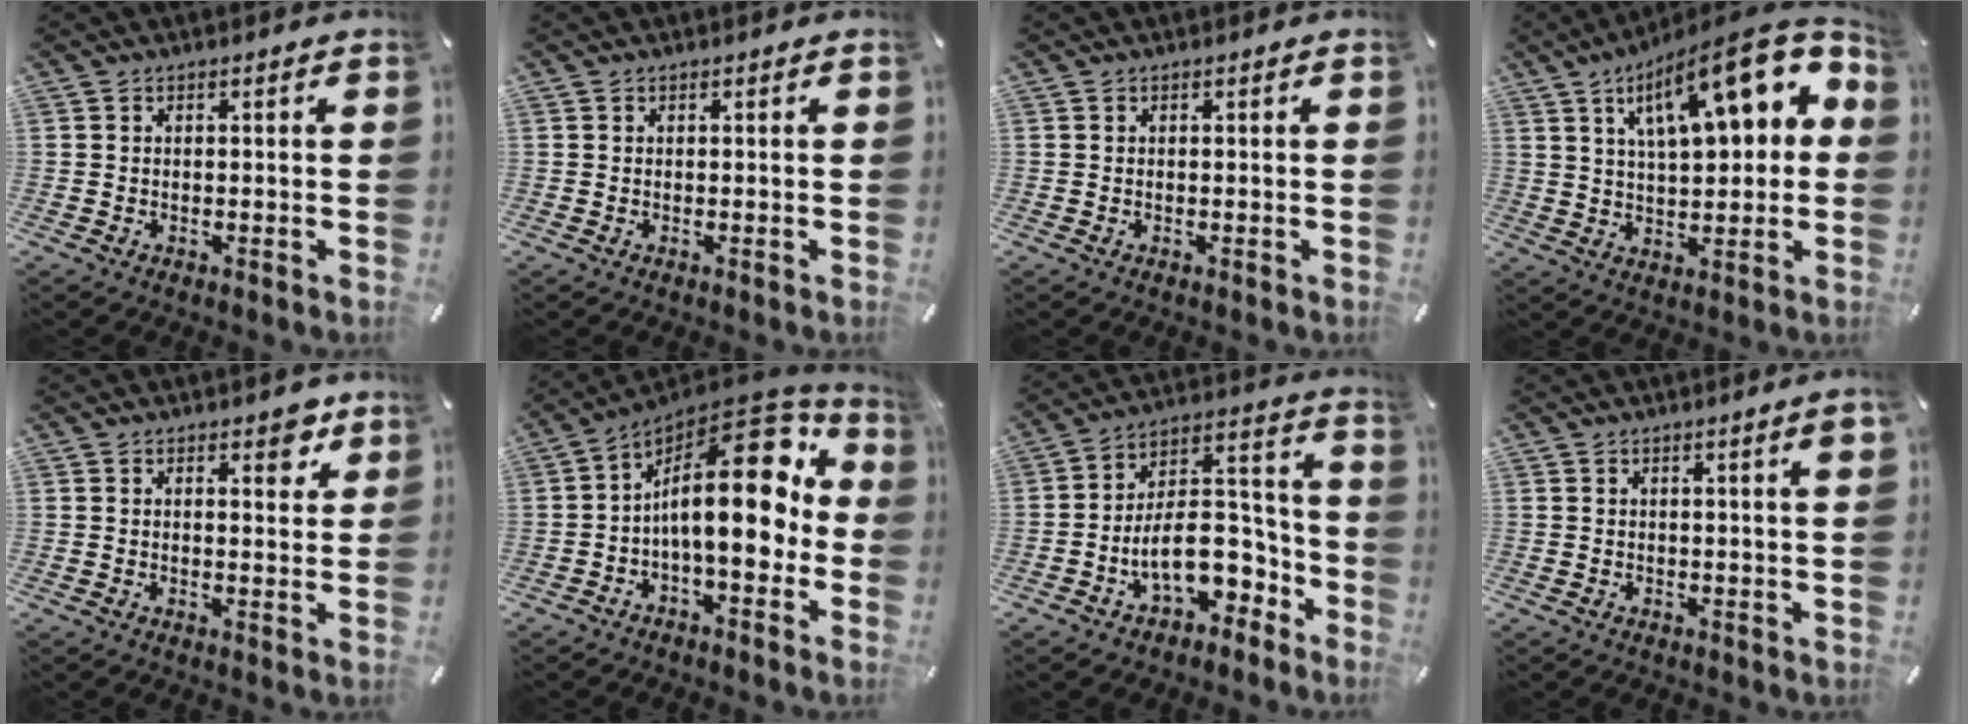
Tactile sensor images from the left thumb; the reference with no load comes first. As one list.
[{"total": 0.0}, {"total": 0.0}, {"total": 19.0, "force": [9.1, 7.2, 15.0], "torque": [-0.232, -0.046, 0.145]}, {"total": 4.8, "force": [3.1, 2.4, 2.8], "torque": [-0.016, -0.019, 0.044]}, {"total": 20.7, "force": [2.6, 9.5, 18.2], "torque": [-0.288, -0.042, 0.040]}, {"total": 14.2, "force": [-4.9, 9.5, 9.3], "torque": [-0.140, 0.001, -0.084]}, {"total": 3.4, "force": [1.0, 0.2, 3.2], "torque": [-0.059, 0.000, 0.016]}]